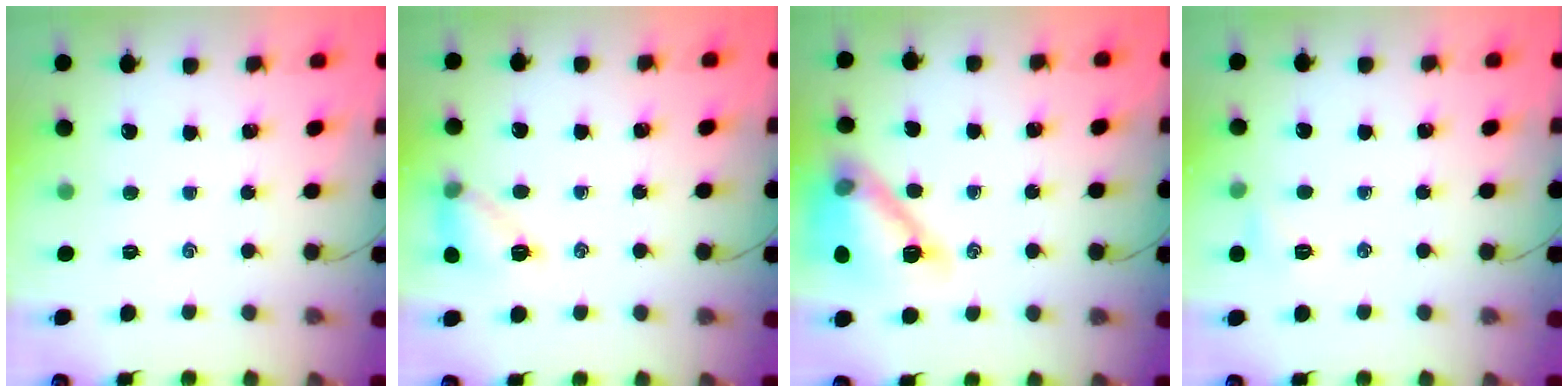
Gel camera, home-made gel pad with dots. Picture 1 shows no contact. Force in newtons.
{"total": 10.3, "press": 10.2, "slide": 1.1}
{"total": 14.6, "press": 14.6, "slide": 0.8}
{"total": 5.5, "press": 5.4, "slide": 1.2}